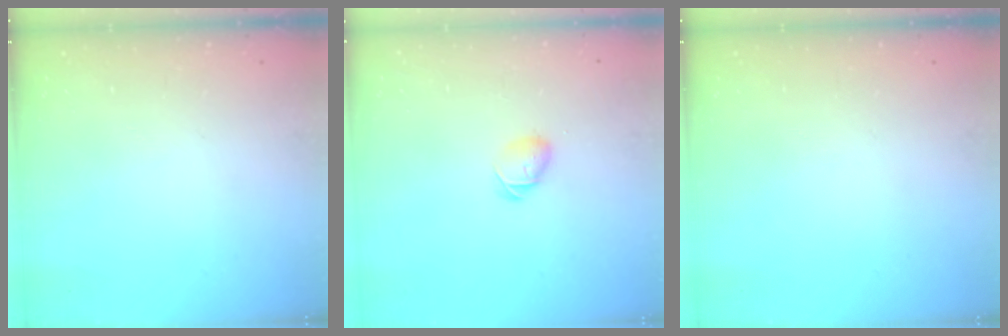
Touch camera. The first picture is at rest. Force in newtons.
{"total": 4.5, "press": 4.4, "slide": 0.8}
{"total": 0.0}